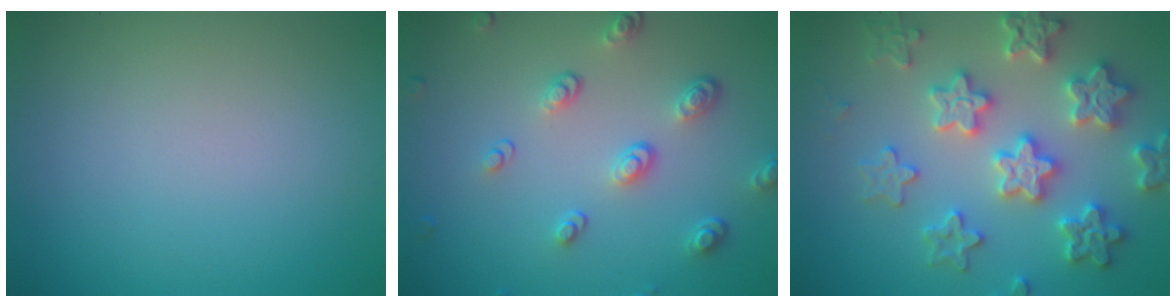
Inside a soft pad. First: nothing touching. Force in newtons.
{"total": 3.5, "press": 2.7, "slide": 2.3}
{"total": 6.1, "press": 6.0, "slide": 1.3}